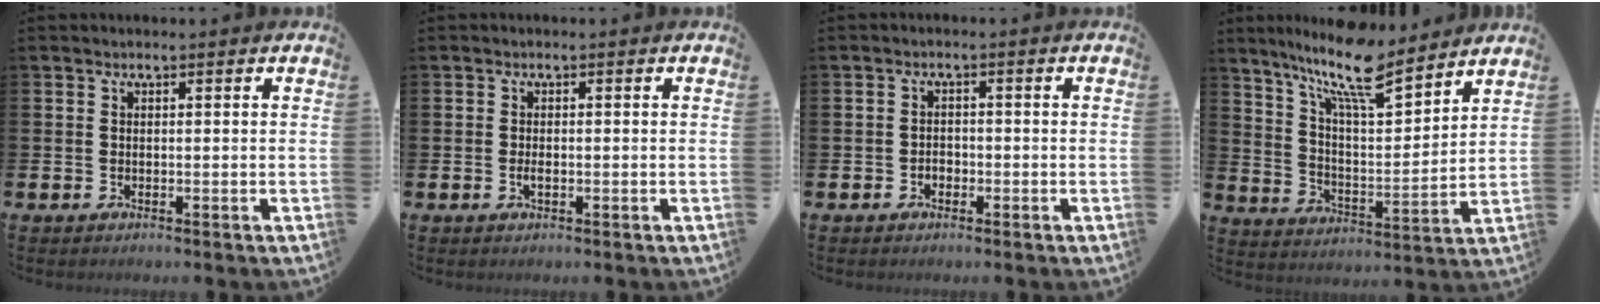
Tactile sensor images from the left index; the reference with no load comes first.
{"total": 1.1, "force": [-0.3, 0.5, 1.0], "torque": [-0.027, 0.003, -0.004]}
{"total": 1.4, "force": [-0.7, 1.1, 0.5], "torque": [-0.013, 0.003, -0.015]}
{"total": 11.6, "force": [9.9, 2.2, 5.6], "torque": [-0.134, -0.061, 0.172]}